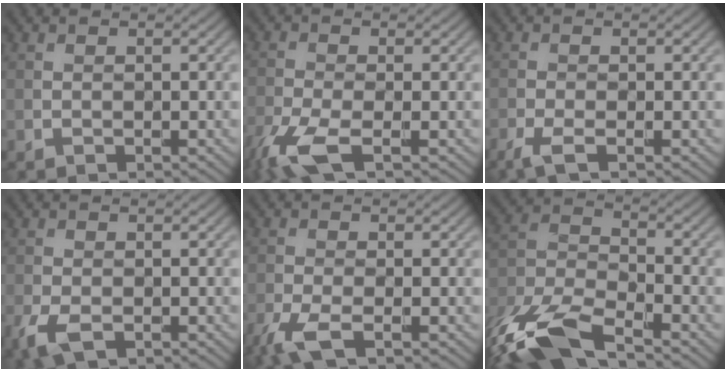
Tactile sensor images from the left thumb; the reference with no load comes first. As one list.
[{"total": 6.5, "force": [-3.7, 2.0, 4.9], "torque": [-0.119, -0.010, -0.089]}, {"total": 2.5, "force": [-1.4, 0.5, 1.9], "torque": [-0.052, -0.003, -0.040]}, {"total": 3.4, "force": [-1.5, 1.9, 2.4], "torque": [-0.066, -0.008, -0.035]}, {"total": 4.1, "force": [-2.4, 1.1, 3.1], "torque": [-0.078, -0.007, -0.061]}, {"total": 12.8, "force": [-9.0, 4.0, 8.1], "torque": [-0.182, -0.016, -0.192]}]